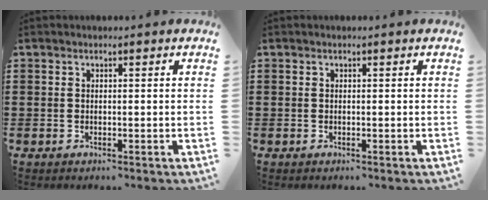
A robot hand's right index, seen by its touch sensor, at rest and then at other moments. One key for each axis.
{"total": 0.0}